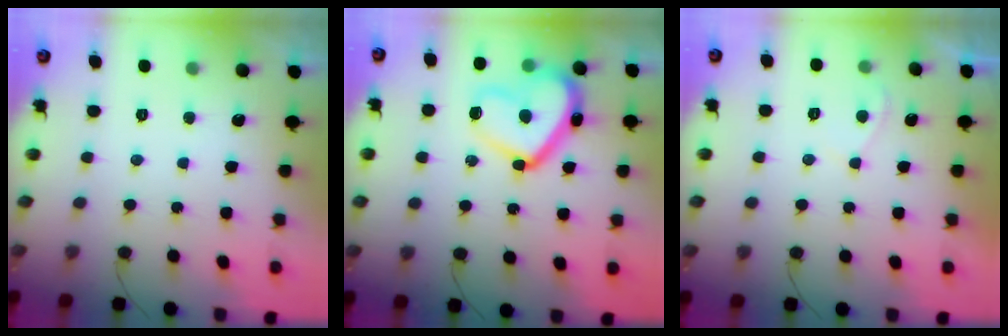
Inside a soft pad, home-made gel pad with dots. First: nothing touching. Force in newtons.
{"total": 16.6, "press": 16.5, "slide": 1.4}
{"total": 1.4, "press": 1.2, "slide": 0.6}